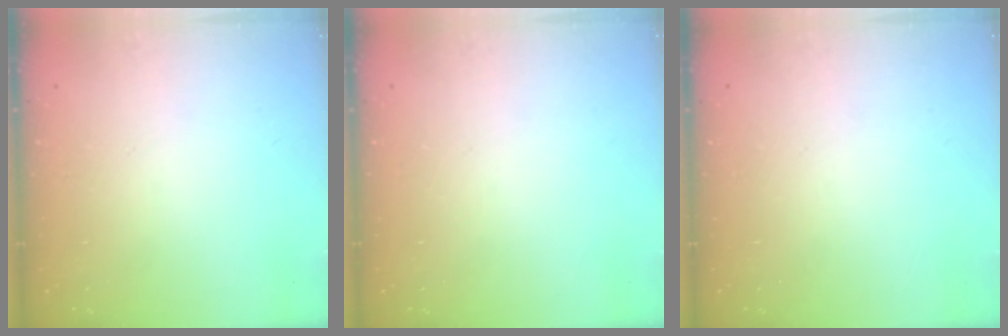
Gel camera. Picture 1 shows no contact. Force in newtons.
{"total": 0.0}
{"total": 0.0}